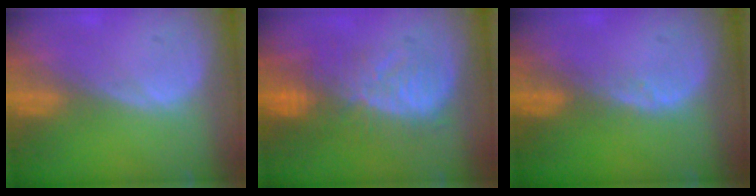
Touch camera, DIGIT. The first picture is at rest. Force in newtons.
{"total": 9.6, "press": 9.0, "slide": 3.3}
{"total": 1.7, "press": 1.7, "slide": 0.1}